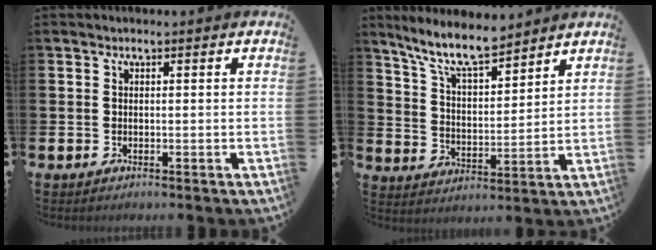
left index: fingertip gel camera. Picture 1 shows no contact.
{"total": 9.3, "force": [8.1, 1.8, 4.1], "torque": [-0.098, -0.037, 0.146]}